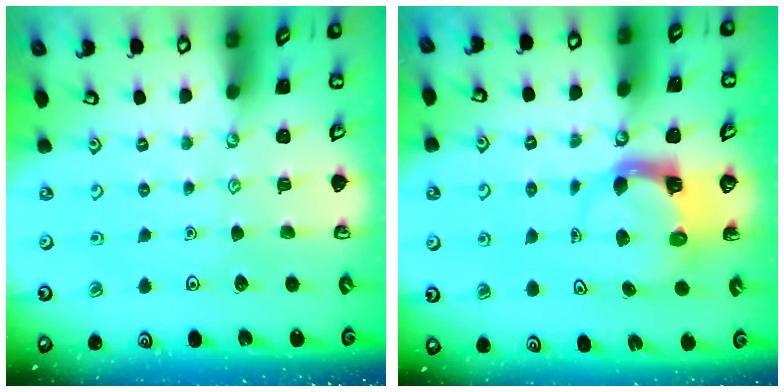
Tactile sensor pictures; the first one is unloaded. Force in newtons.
{"total": 3.9, "press": 3.9, "slide": 0.5}